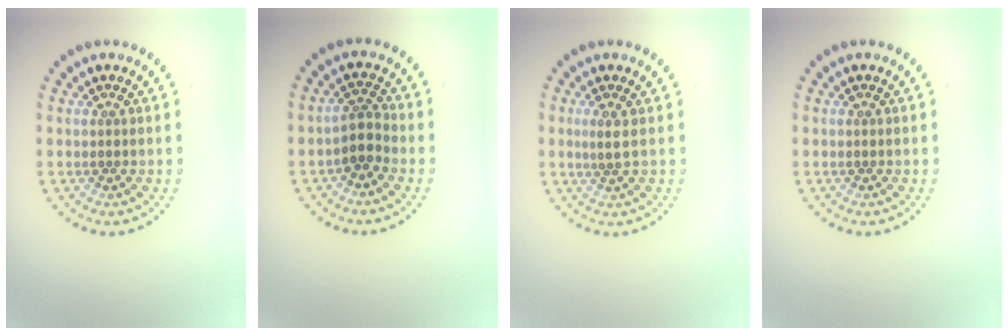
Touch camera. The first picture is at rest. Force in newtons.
{"total": 2.2, "press": 1.8, "slide": 1.3}
{"total": 1.2, "press": 0.9, "slide": 0.8}
{"total": 0.0}